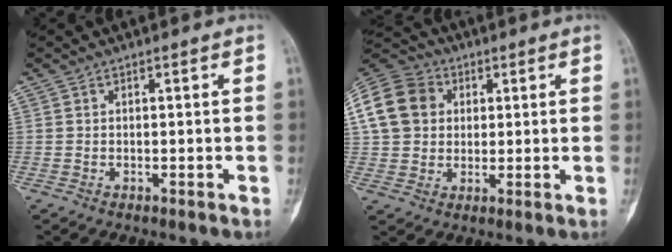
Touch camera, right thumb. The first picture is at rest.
{"total": 13.0, "force": [2.9, 10.8, 6.7], "torque": [-0.119, 0.015, 0.044]}